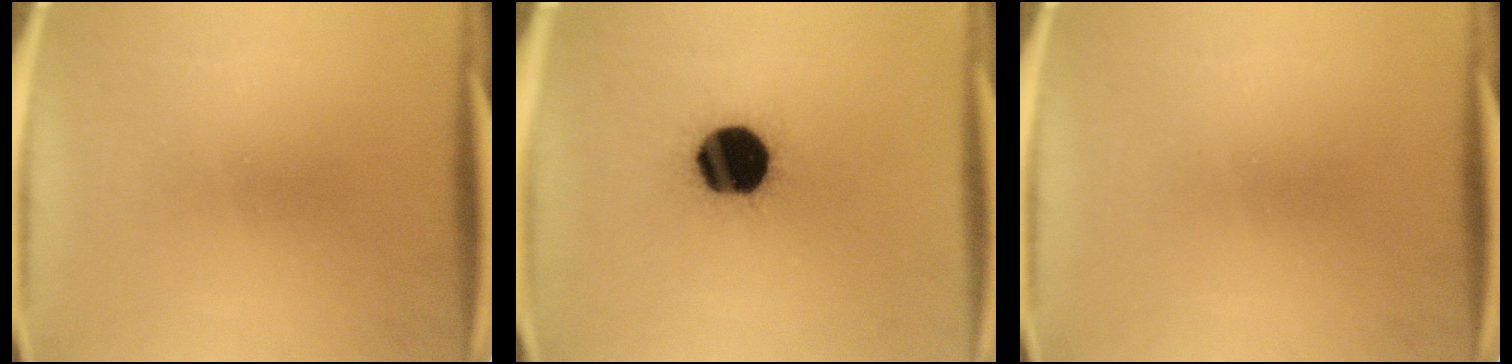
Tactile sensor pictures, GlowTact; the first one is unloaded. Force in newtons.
{"total": 19.9}
{"total": 0.0}